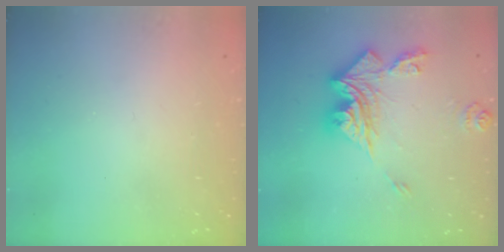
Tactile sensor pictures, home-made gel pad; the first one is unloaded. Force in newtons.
{"total": 15.6, "press": 15.5, "slide": 1.8}